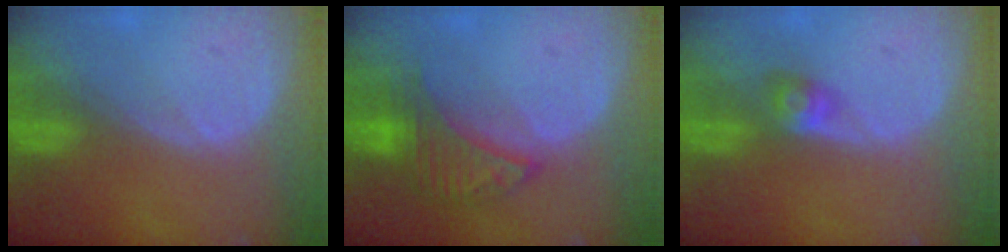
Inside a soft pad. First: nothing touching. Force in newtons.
{"total": 6.6, "press": 6.1, "slide": 2.5}
{"total": 2.8, "press": 2.5, "slide": 1.2}